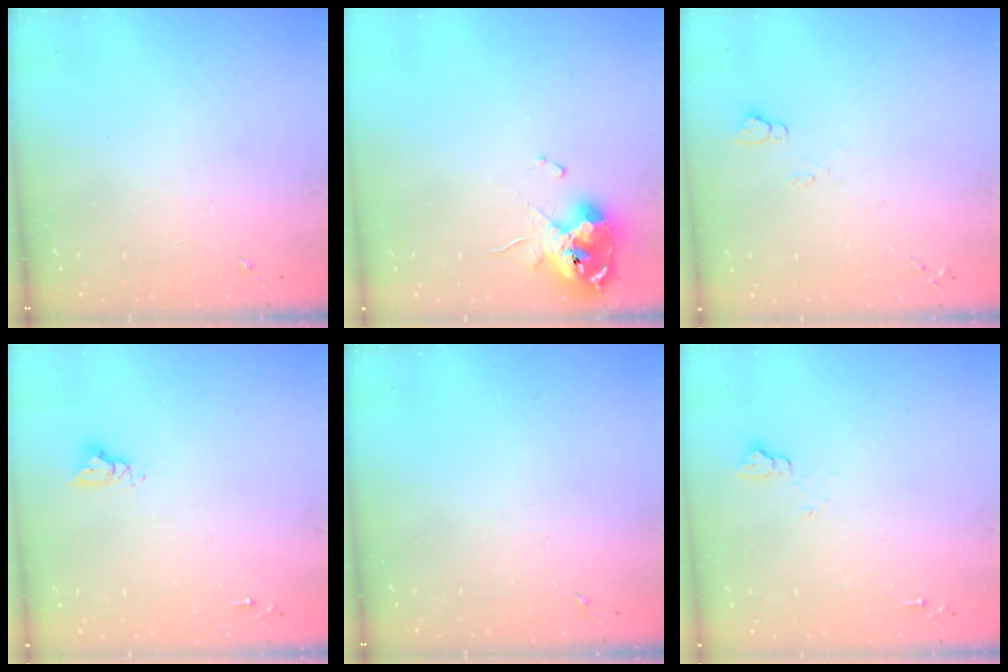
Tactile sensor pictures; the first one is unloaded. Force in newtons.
{"total": 11.9, "press": 11.8, "slide": 1.4}
{"total": 5.0, "press": 5.0, "slide": 0.6}
{"total": 4.9, "press": 4.9, "slide": 0.3}
{"total": 0.0}
{"total": 4.8, "press": 4.8, "slide": 0.6}